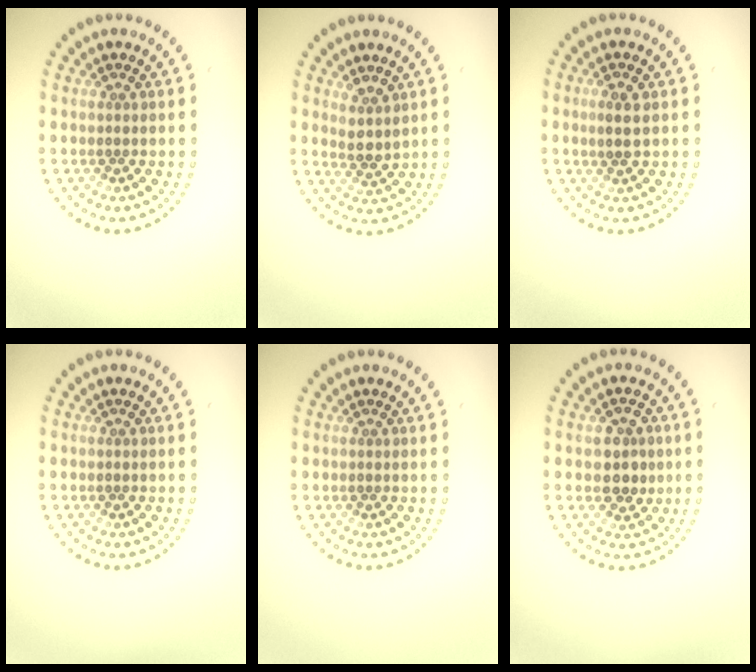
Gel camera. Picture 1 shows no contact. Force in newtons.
{"total": 2.0, "press": 1.6, "slide": 1.3}
{"total": 1.9, "press": 1.8, "slide": 0.7}
{"total": 0.0}
{"total": 0.0}
{"total": 2.9, "press": 2.8, "slide": 0.5}